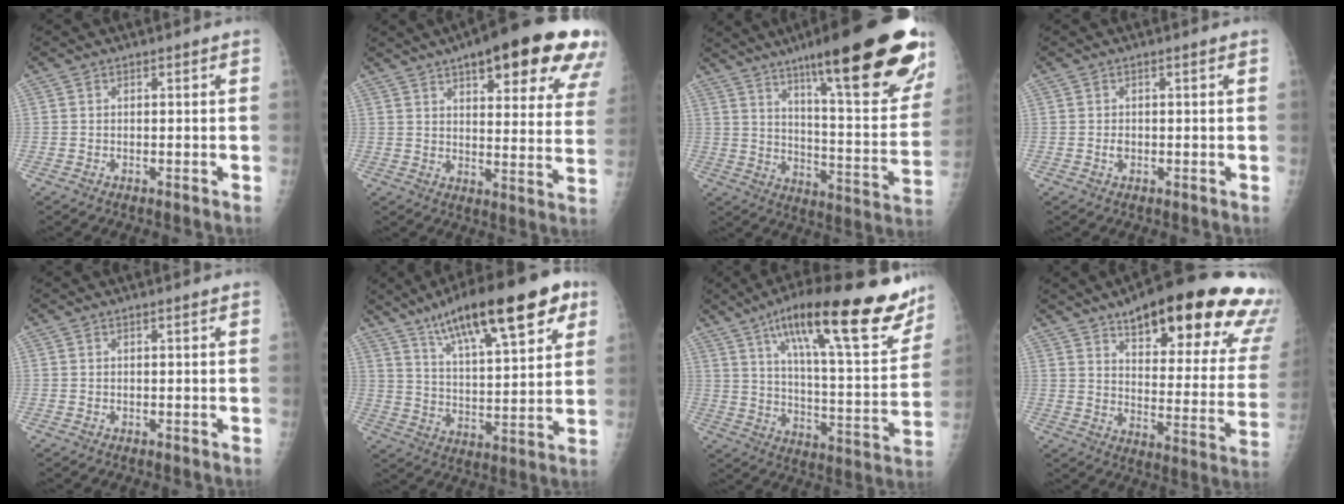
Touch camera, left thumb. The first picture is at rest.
{"total": 25.3, "force": [14.5, 7.5, 19.3], "torque": [-0.224, -0.027, 0.181]}
{"total": 30.3, "force": [18.5, 5.6, 23.3], "torque": [-0.270, -0.059, 0.270]}
{"total": 1.0, "force": [-0.1, 0.6, 0.8], "torque": [-0.009, 0.000, 0.000]}
{"total": 0.0}
{"total": 22.3, "force": [12.6, 6.5, 17.2], "torque": [-0.245, -0.024, 0.204]}
{"total": 27.4, "force": [17.5, 6.7, 20.0], "torque": [-0.267, -0.048, 0.264]}
{"total": 29.6, "force": [19.1, 9.1, 20.7], "torque": [-0.228, -0.060, 0.250]}